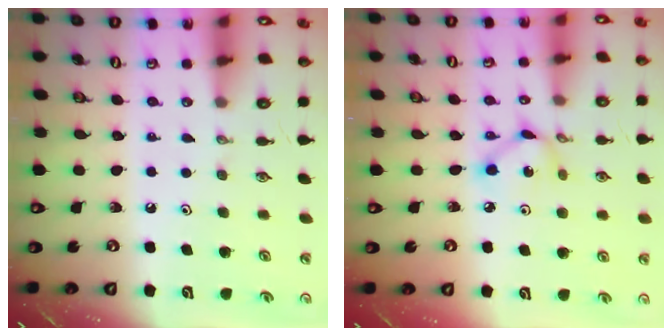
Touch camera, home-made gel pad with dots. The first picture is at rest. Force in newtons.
{"total": 4.9, "press": 4.9, "slide": 0.2}